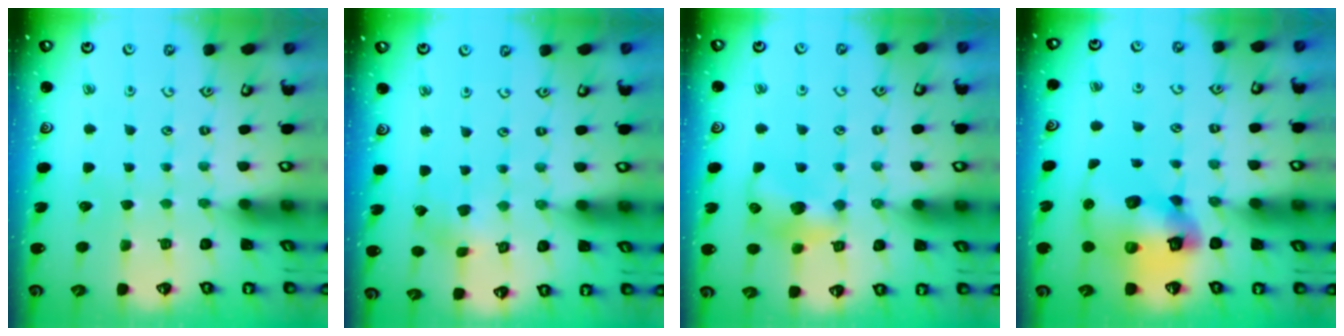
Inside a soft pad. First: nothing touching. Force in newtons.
{"total": 2.5, "press": 2.4, "slide": 0.3}
{"total": 9.8, "press": 9.8, "slide": 0.7}
{"total": 13.2, "press": 13.1, "slide": 1.8}